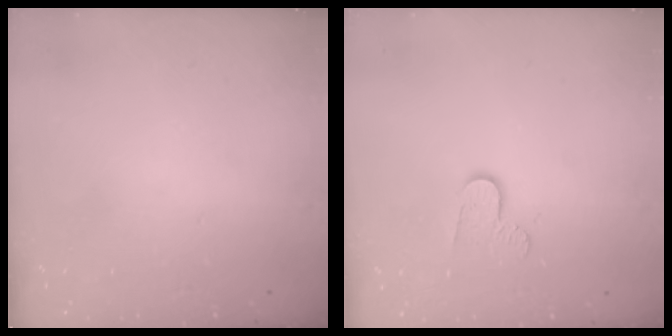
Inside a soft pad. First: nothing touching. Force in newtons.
{"total": 6.1, "press": 6.0, "slide": 0.6}